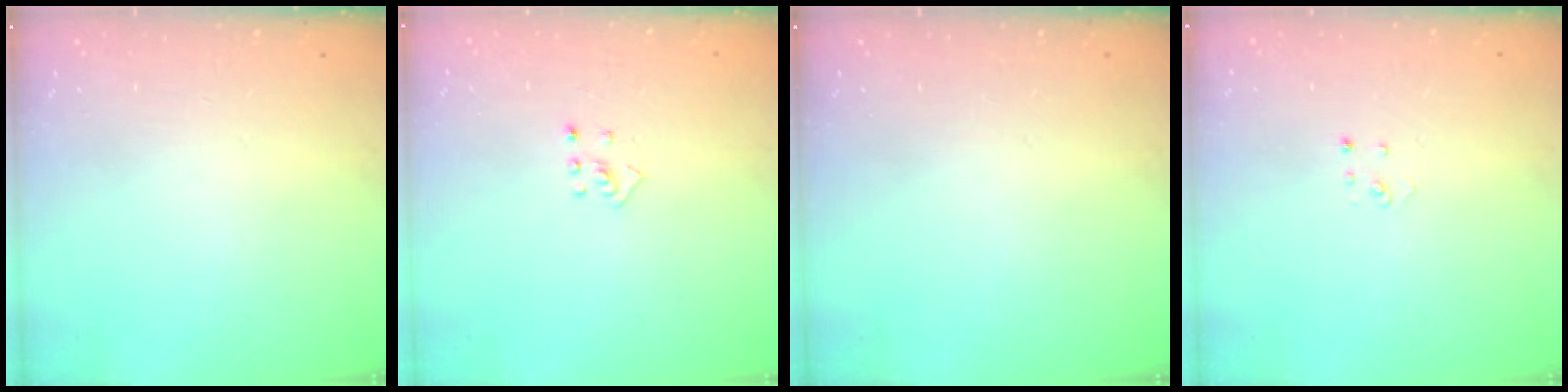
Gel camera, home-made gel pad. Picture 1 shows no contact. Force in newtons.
{"total": 2.5, "press": 2.4, "slide": 0.8}
{"total": 0.0}
{"total": 1.9, "press": 1.9, "slide": 0.2}